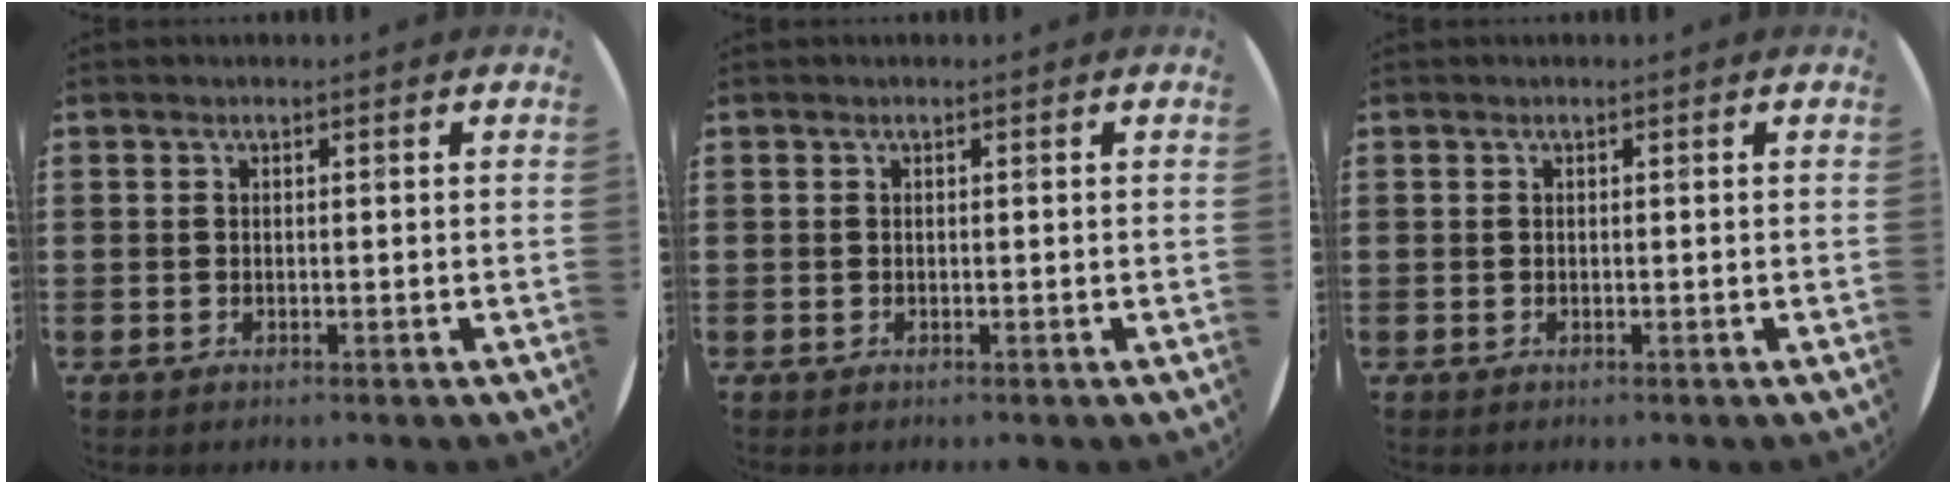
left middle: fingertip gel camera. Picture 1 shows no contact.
{"total": 0.0}
{"total": 0.0}